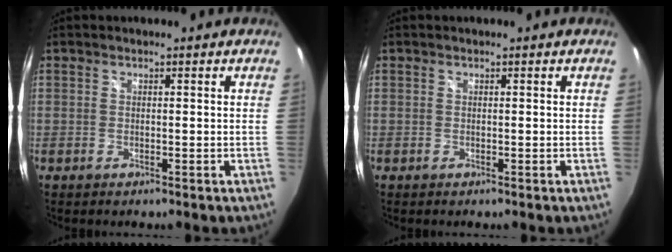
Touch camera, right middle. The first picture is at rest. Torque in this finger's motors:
{"motor_torque": [0.03, -0.06, 0.02, 0.00]}